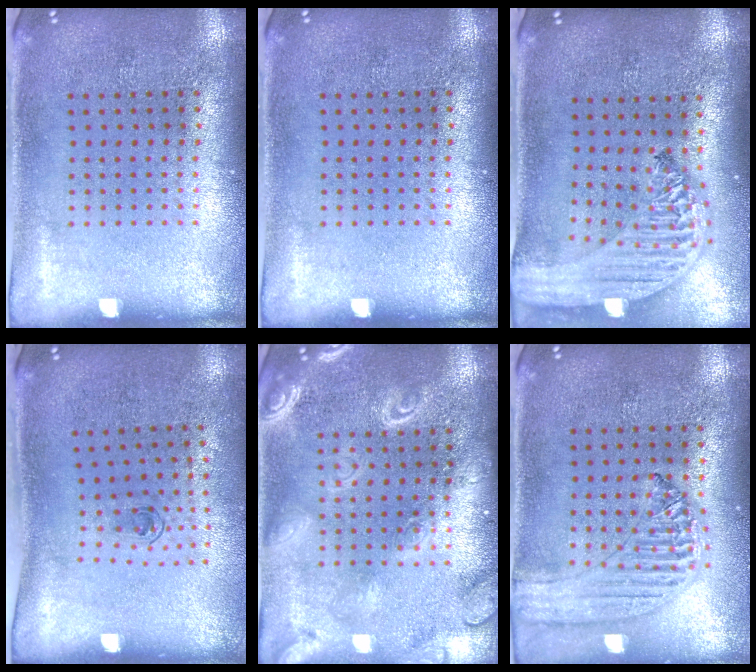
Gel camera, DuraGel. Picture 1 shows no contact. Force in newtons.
{"total": 0.0}
{"total": 2.6, "press": 2.1, "slide": 1.6}
{"total": 0.6, "press": 0.4, "slide": 0.5}
{"total": 2.6, "press": 2.5, "slide": 0.3}
{"total": 1.2, "press": 1.2, "slide": 0.2}